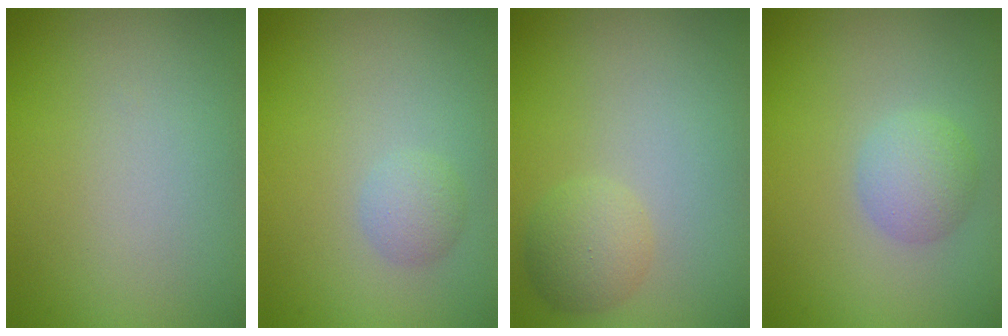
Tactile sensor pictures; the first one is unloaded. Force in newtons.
{"total": 1.4, "press": 1.4, "slide": 0.1}
{"total": 2.5, "press": 2.5, "slide": 0.1}
{"total": 2.3, "press": 2.3, "slide": 0.1}